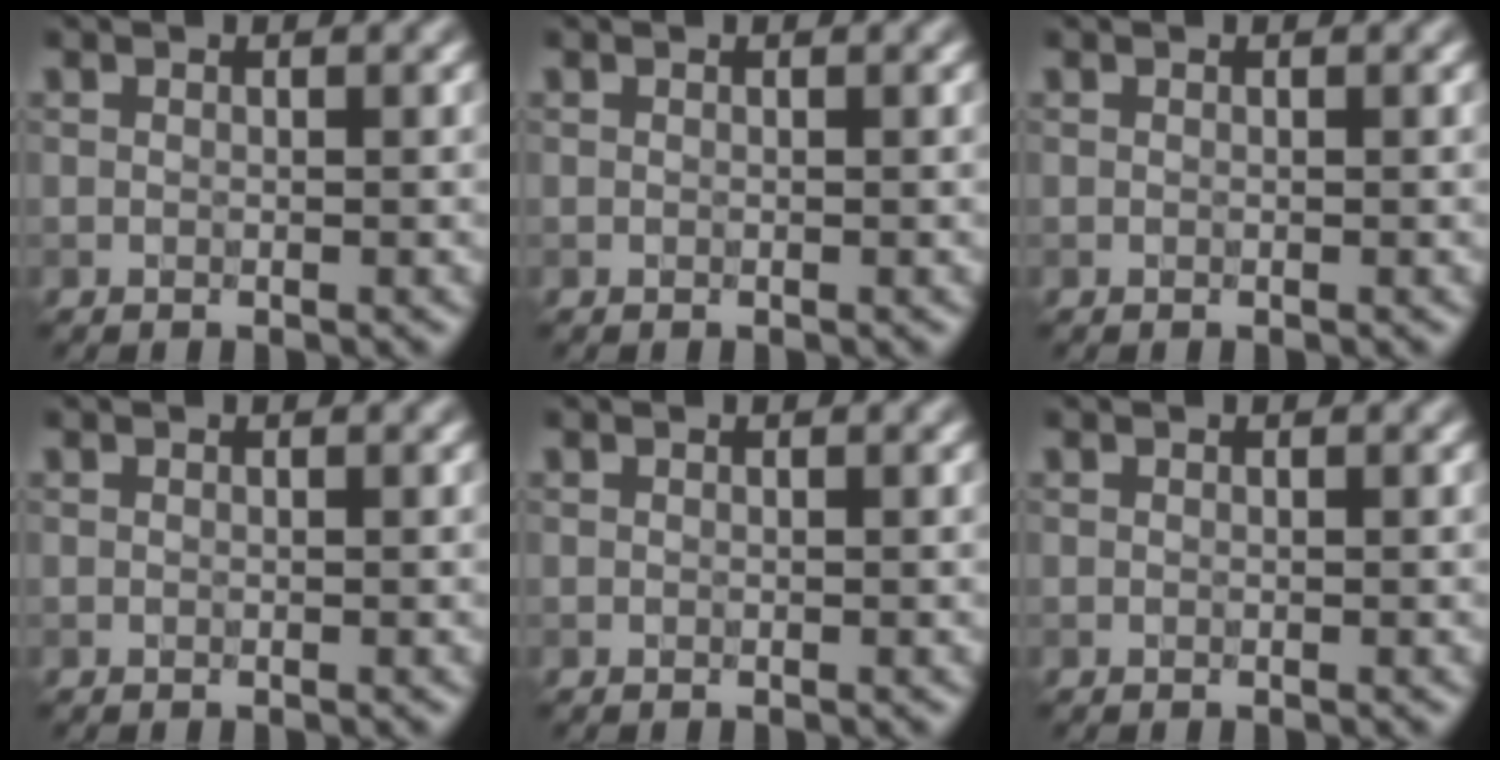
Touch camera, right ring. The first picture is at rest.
{"total": 0.0}
{"total": 0.0}
{"total": 0.0}
{"total": 0.0}
{"total": 0.0}